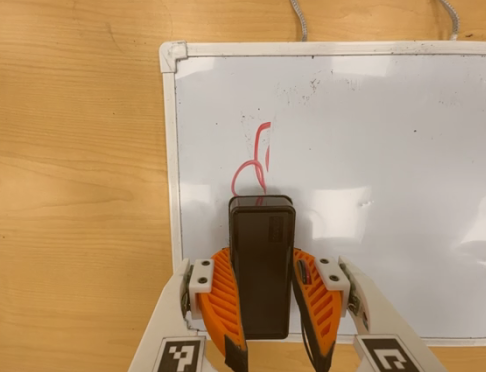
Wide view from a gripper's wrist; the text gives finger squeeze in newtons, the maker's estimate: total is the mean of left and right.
{"total": 8.1, "left": 6.5, "right": 9.8}